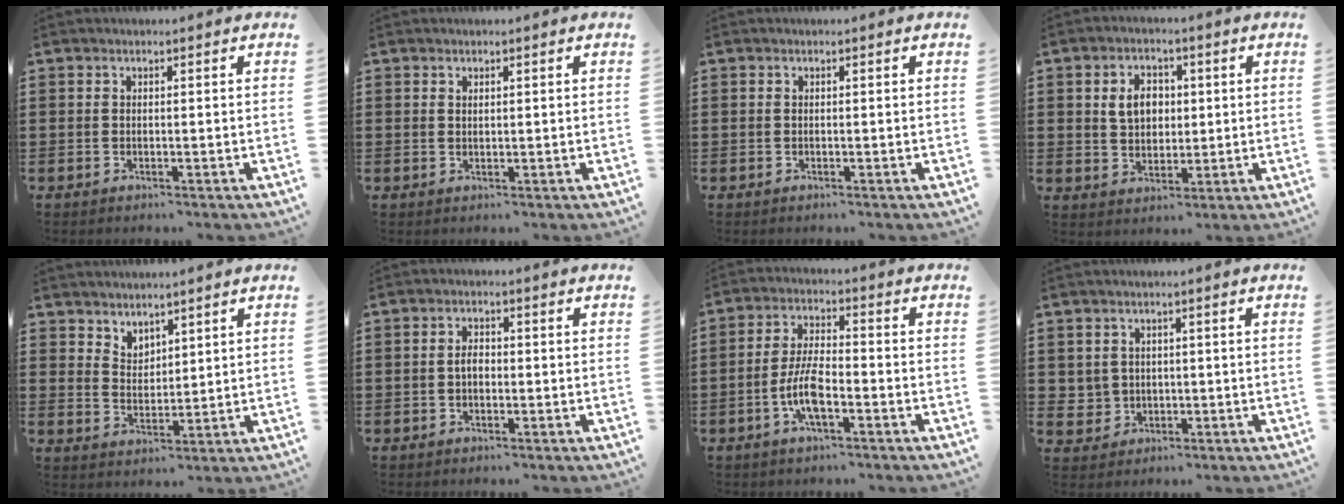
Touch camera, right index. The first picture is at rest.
{"total": 0.6, "force": [0.4, 0.4, 0.3], "torque": [-0.006, 0.002, 0.008]}
{"total": 0.0}
{"total": 5.3, "force": [1.0, 4.1, 3.2], "torque": [-0.068, 0.012, 0.012]}
{"total": 3.3, "force": [3.0, 1.4, -0.4], "torque": [-0.003, -0.004, 0.058]}
{"total": 2.1, "force": [-0.3, 1.2, 1.7], "torque": [-0.032, 0.005, -0.007]}
{"total": 6.9, "force": [-2.6, 2.3, 6.0], "torque": [-0.141, -0.007, -0.056]}
{"total": 2.5, "force": [0.4, 2.4, 0.3], "torque": [-0.020, 0.007, 0.005]}